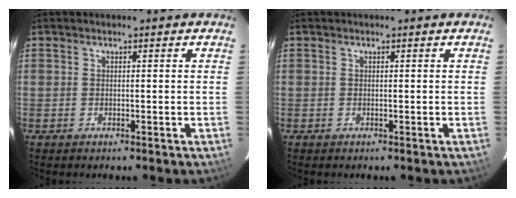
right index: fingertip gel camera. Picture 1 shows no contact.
{"total": 0.0}